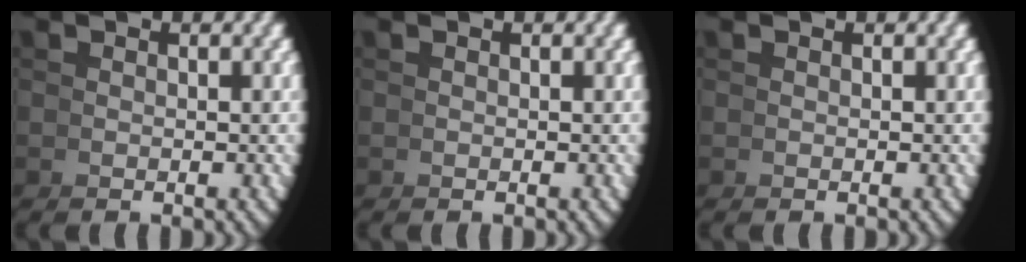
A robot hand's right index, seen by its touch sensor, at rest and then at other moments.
{"total": 0.0}
{"total": 0.0}